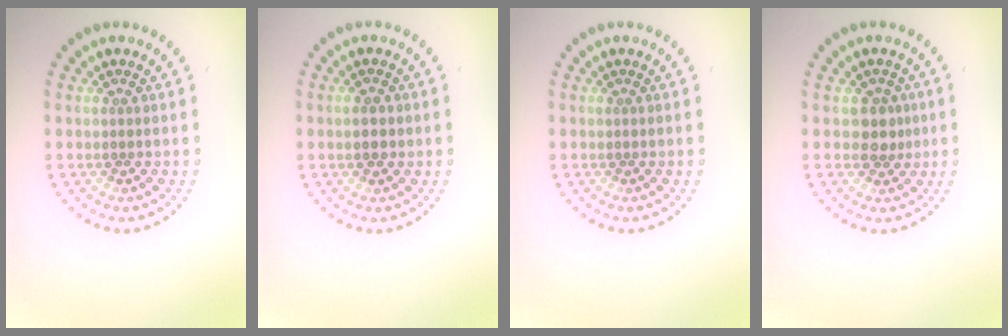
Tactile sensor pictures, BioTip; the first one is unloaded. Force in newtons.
{"total": 2.1, "press": 2.1, "slide": 0.0}
{"total": 0.0}
{"total": 2.0, "press": 1.7, "slide": 1.0}